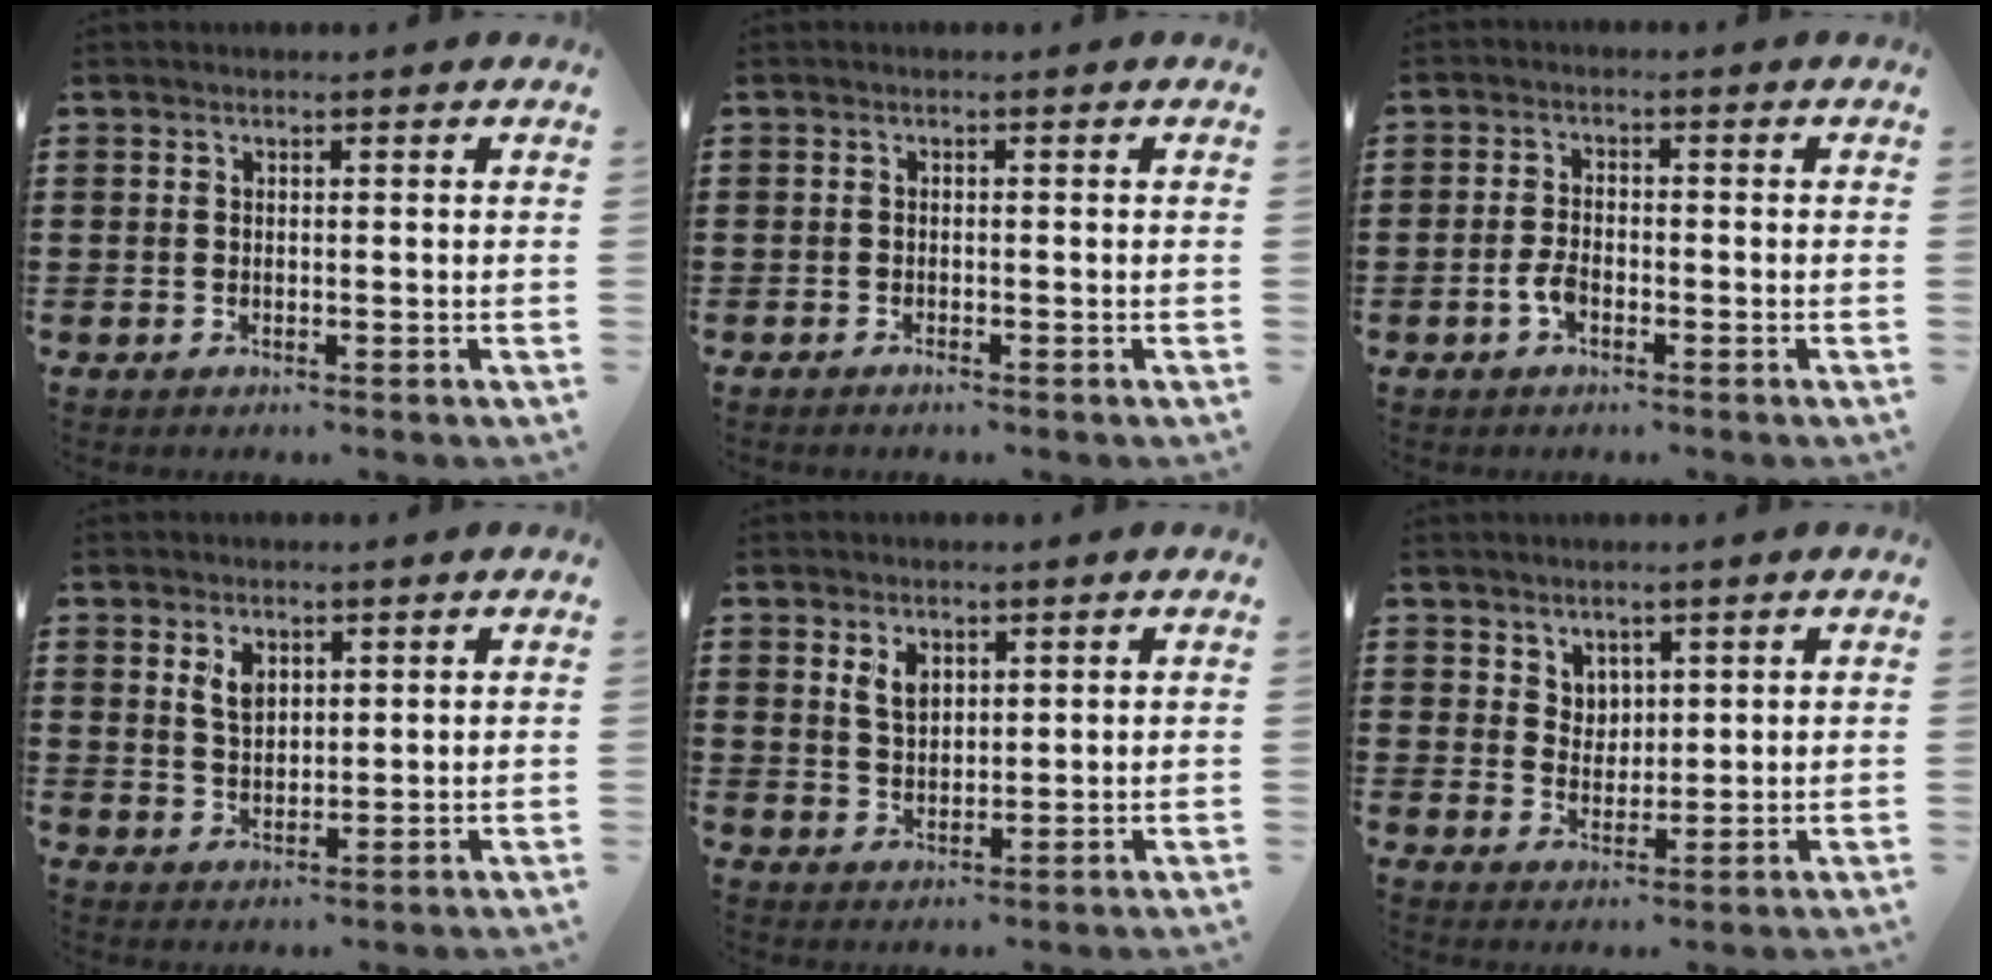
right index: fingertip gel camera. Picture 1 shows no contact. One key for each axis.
{"total": 0.7, "fx": -0.6, "fy": -0.1, "fz": 0.3, "tx": -0.009, "ty": -0.007, "tz": -0.010}
{"total": 2.8, "fx": -1.3, "fy": 1.2, "fz": 2.1, "tx": -0.056, "ty": -0.006, "tz": -0.027}
{"total": 3.0, "fx": 1.5, "fy": 1.7, "fz": 1.9, "tx": -0.045, "ty": 0.004, "tz": 0.029}
{"total": 2.9, "fx": 1.6, "fy": 1.8, "fz": 1.8, "tx": -0.042, "ty": 0.005, "tz": 0.029}
{"total": 3.3, "fx": 2.5, "fy": 2.2, "fz": 0.2, "tx": -0.015, "ty": 0.004, "tz": 0.047}